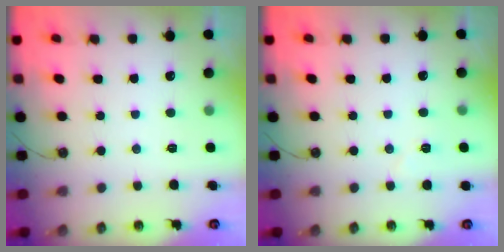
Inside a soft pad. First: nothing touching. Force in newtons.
{"total": 3.8, "press": 3.7, "slide": 0.8}